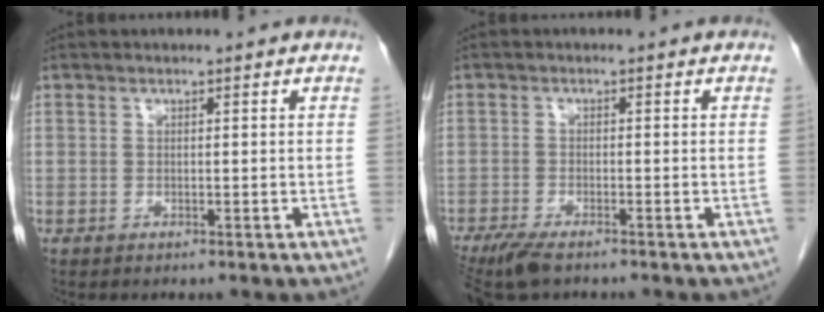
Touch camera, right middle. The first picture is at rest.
{"total": 5.9, "force": [-4.5, 1.5, 3.4], "torque": [-0.062, -0.014, -0.076]}